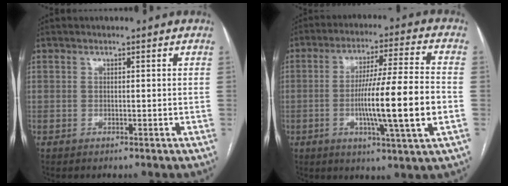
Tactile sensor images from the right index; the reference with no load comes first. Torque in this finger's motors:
{"motor_torque": [2.14, 0.00, 1.05, 0.21]}